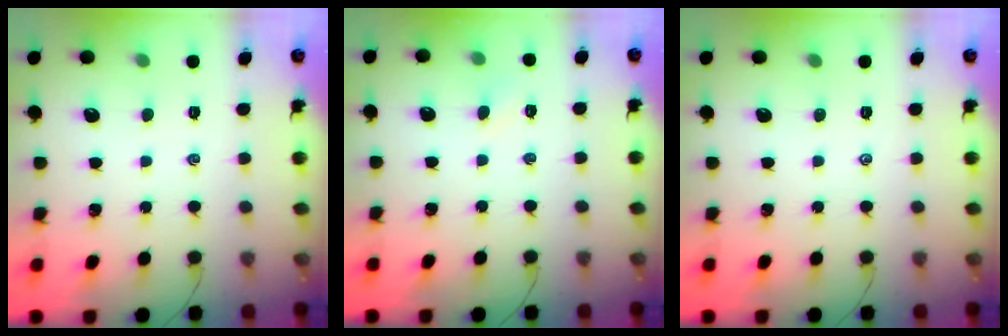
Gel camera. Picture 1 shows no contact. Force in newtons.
{"total": 3.0, "press": 2.9, "slide": 0.8}
{"total": 0.0}